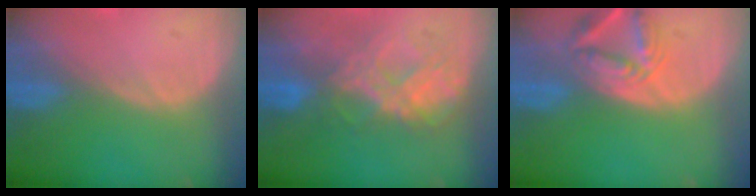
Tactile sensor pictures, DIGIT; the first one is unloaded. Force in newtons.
{"total": 8.0, "press": 7.4, "slide": 2.9}
{"total": 6.8, "press": 6.3, "slide": 2.6}